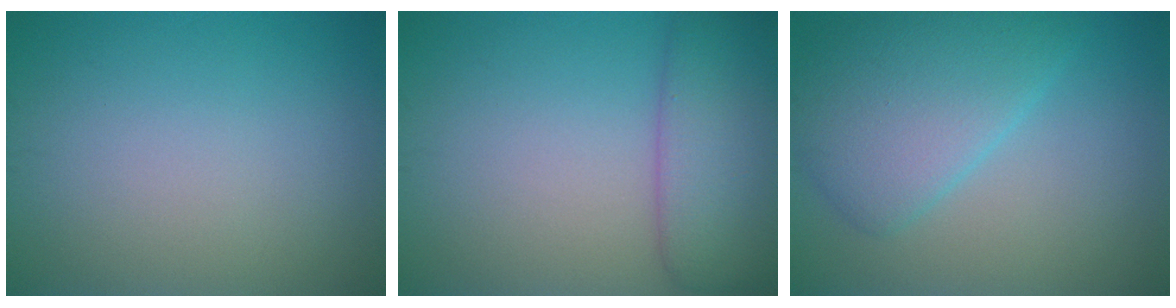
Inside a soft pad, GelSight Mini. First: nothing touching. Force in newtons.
{"total": 5.1, "press": 5.0, "slide": 0.5}
{"total": 5.9, "press": 5.9, "slide": 0.0}